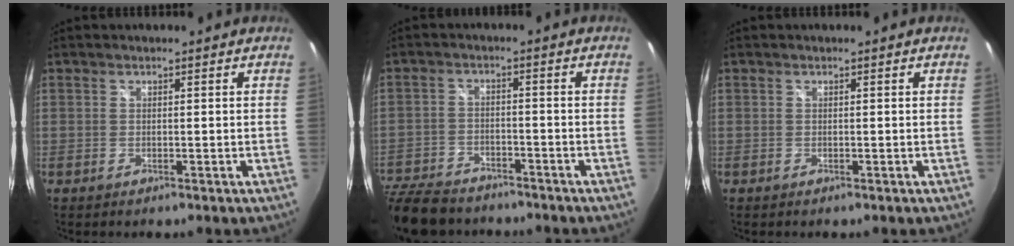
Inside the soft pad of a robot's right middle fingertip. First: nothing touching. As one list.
[{"total": 15.6, "force": [-12.5, 7.2, 5.8], "torque": [-0.170, -0.008, -0.214]}, {"total": 0.0}]